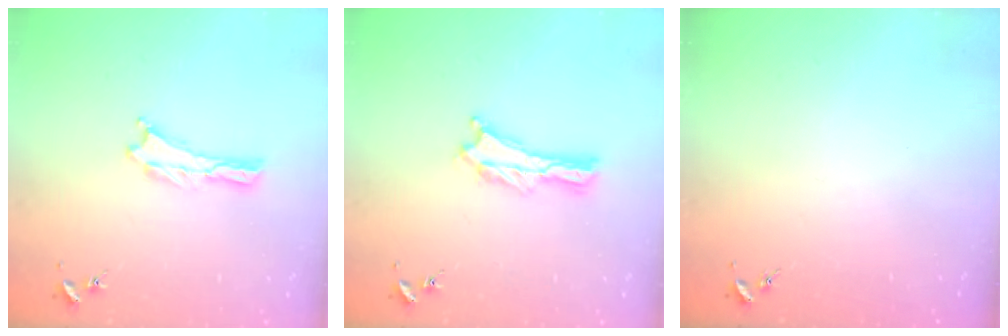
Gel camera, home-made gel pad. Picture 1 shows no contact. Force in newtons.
{"total": 0.9, "press": 0.9, "slide": 0.2}
{"total": 0.0}